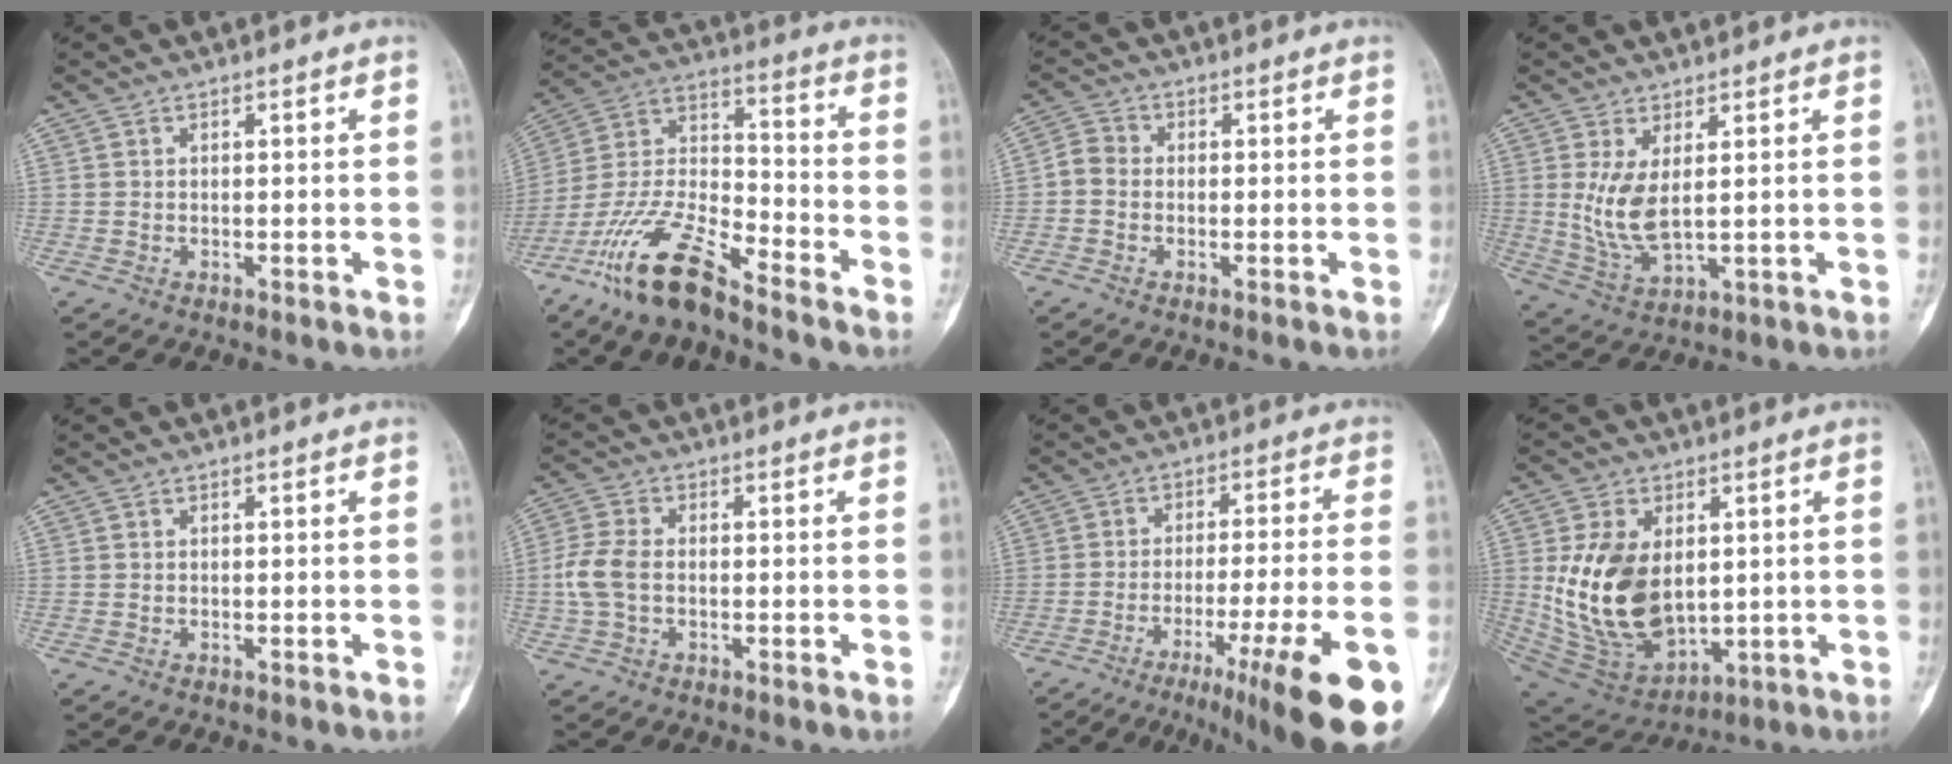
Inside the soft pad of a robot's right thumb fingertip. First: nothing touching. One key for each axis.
{"total": 15.8, "fx": -11.5, "fy": 4.3, "fz": 9.8, "tx": -0.192, "ty": 0.068, "tz": -0.223}
{"total": 3.2, "fx": -0.7, "fy": 2.6, "fz": 1.7, "tx": -0.027, "ty": 0.008, "tz": -0.025}
{"total": 7.5, "fx": 1.5, "fy": 3.1, "fz": 6.7, "tx": -0.146, "ty": -0.021, "tz": 0.042}
{"total": 0.0}
{"total": 5.7, "fx": -0.7, "fy": 3.6, "fz": 4.3, "tx": -0.110, "ty": 0.012, "tz": -0.019}
{"total": 20.0, "fx": -10.4, "fy": 2.1, "fz": 17.0, "tx": -0.197, "ty": 0.028, "tz": -0.151}
{"total": 18.4, "fx": 1.6, "fy": 11.9, "fz": 13.9, "tx": -0.243, "ty": -0.019, "tz": 0.057}